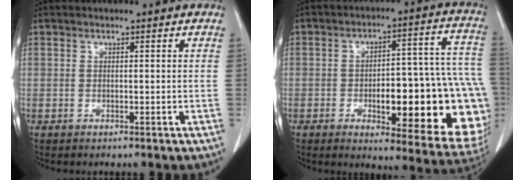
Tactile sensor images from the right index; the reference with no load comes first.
{"total": 25.0, "force": [-5.4, 6.8, 23.5], "torque": [-0.206, 0.032, -0.044]}